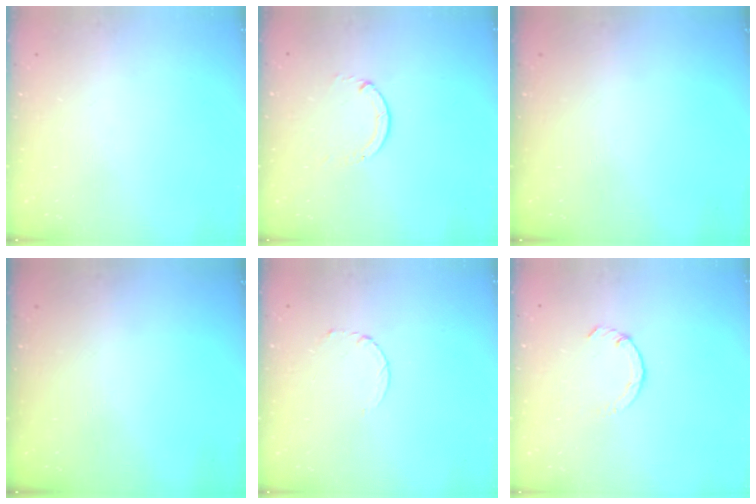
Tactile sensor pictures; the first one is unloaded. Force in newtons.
{"total": 0.6, "press": 0.5, "slide": 0.1}
{"total": 0.0}
{"total": 0.0}
{"total": 2.5, "press": 2.5, "slide": 0.3}
{"total": 2.2, "press": 2.1, "slide": 0.4}